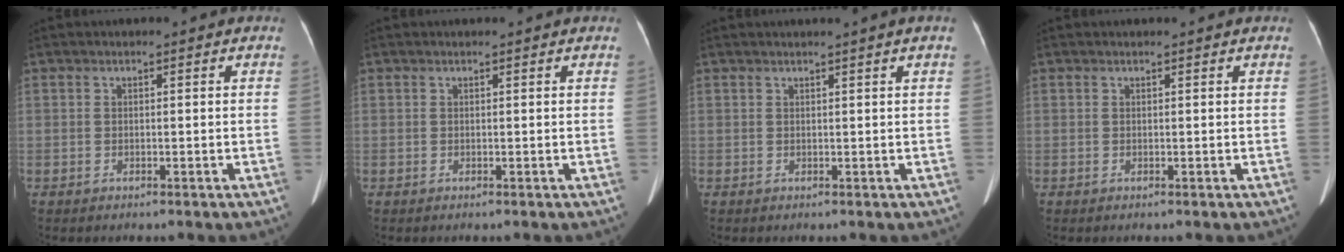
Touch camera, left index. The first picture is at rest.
{"total": 0.8, "force": [0.8, 0.0, 0.2], "torque": [-0.011, 0.005, 0.008]}
{"total": 1.2, "force": [0.7, -0.6, 0.8], "torque": [-0.016, -0.009, 0.021]}
{"total": 0.9, "force": [0.8, 0.0, 0.3], "torque": [-0.008, 0.008, 0.013]}